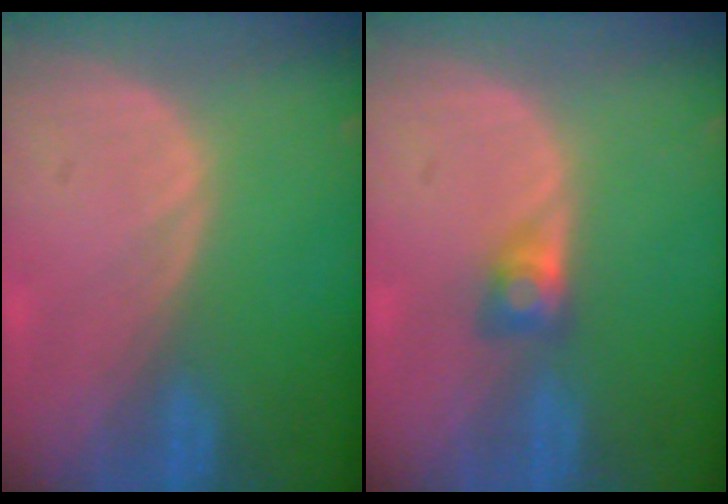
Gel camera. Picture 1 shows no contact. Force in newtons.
{"total": 2.7, "press": 2.5, "slide": 1.1}